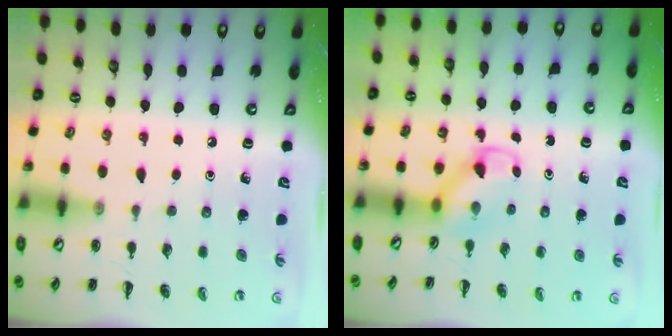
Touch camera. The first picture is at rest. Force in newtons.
{"total": 3.3, "press": 3.0, "slide": 1.2}